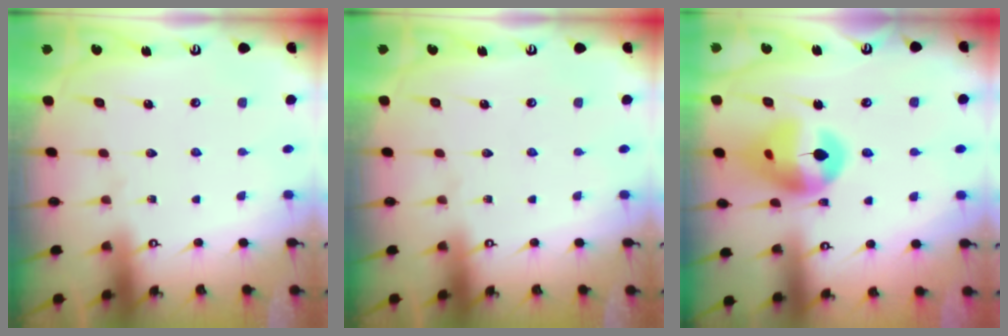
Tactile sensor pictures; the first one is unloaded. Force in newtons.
{"total": 0.0}
{"total": 15.1, "press": 15.0, "slide": 1.9}